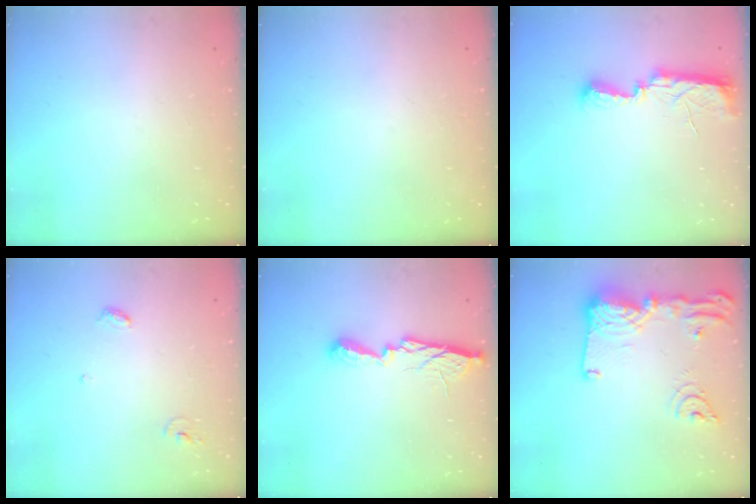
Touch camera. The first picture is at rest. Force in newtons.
{"total": 0.0}
{"total": 10.6, "press": 9.2, "slide": 5.3}
{"total": 4.0, "press": 4.0, "slide": 0.3}
{"total": 9.9, "press": 9.9, "slide": 0.3}
{"total": 18.5, "press": 18.4, "slide": 1.7}